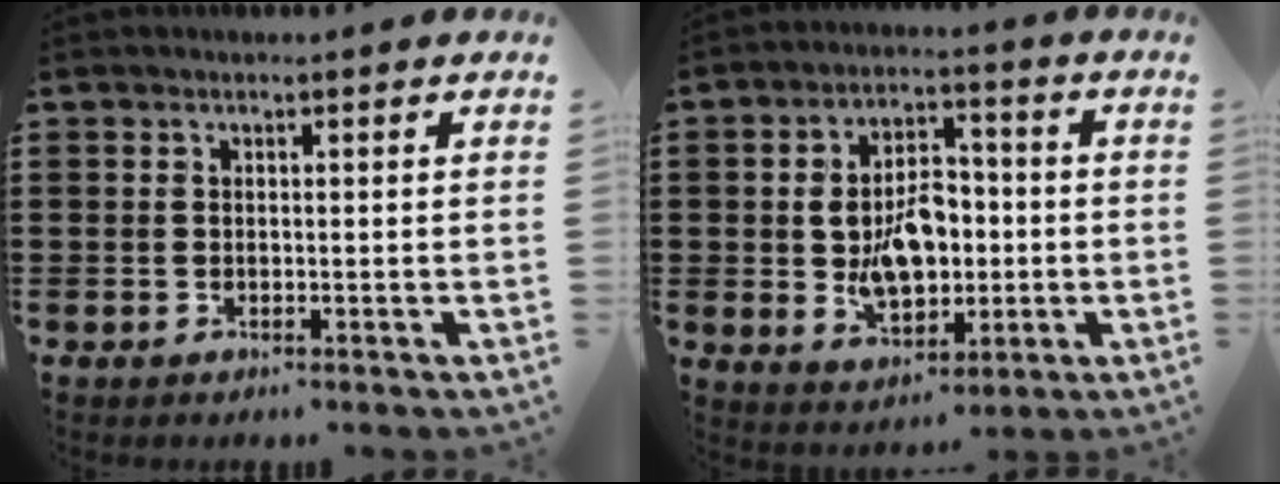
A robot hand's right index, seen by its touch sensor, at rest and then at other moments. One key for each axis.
{"total": 9.3, "fx": -0.7, "fy": 6.0, "fz": 7.1, "tx": -0.121, "ty": 0.006, "tz": -0.017}